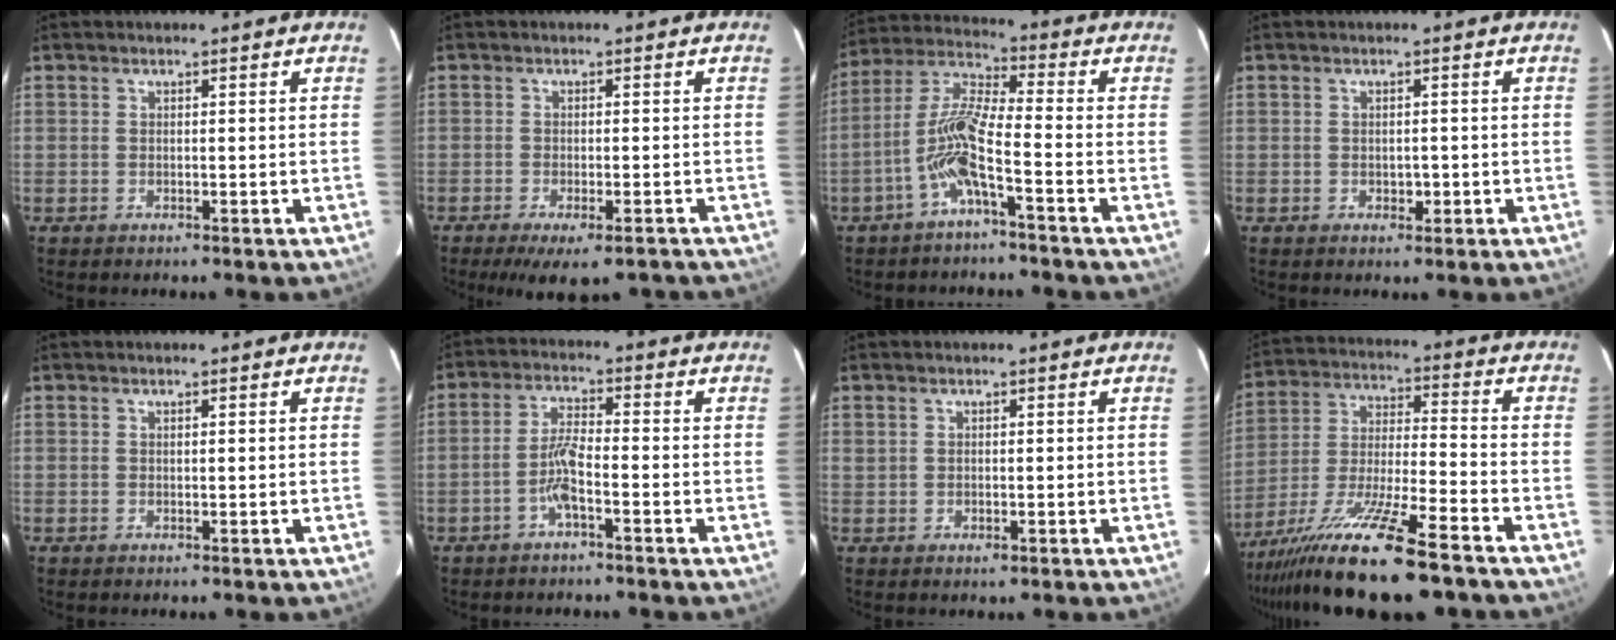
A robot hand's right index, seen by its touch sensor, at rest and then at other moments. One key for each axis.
{"total": 8.8, "fx": -7.0, "fy": 2.3, "fz": 4.9, "tx": -0.062, "ty": -0.012, "tz": -0.100}
{"total": 8.7, "fx": -3.7, "fy": 0.3, "fz": 7.9, "tx": -0.170, "ty": 0.016, "tz": -0.079}
{"total": 1.4, "fx": -0.4, "fy": 1.0, "fz": 0.9, "tx": -0.012, "ty": 0.001, "tz": -0.002}
{"total": 0.0}
{"total": 4.6, "fx": -2.0, "fy": 0.6, "fz": 4.1, "tx": -0.084, "ty": 0.011, "tz": -0.040}
{"total": 1.0, "fx": 0.0, "fy": 0.6, "fz": 0.8, "tx": -0.021, "ty": 0.000, "tz": 0.005}
{"total": 17.6, "fx": -13.0, "fy": 0.8, "fz": 11.8, "tx": -0.224, "ty": -0.033, "tz": -0.233}